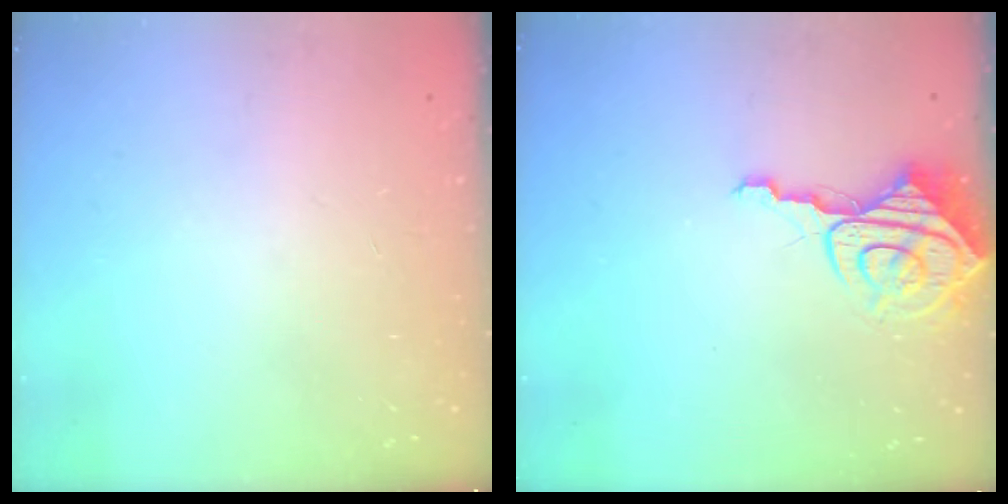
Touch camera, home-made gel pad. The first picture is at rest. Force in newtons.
{"total": 8.6, "press": 8.6, "slide": 0.9}